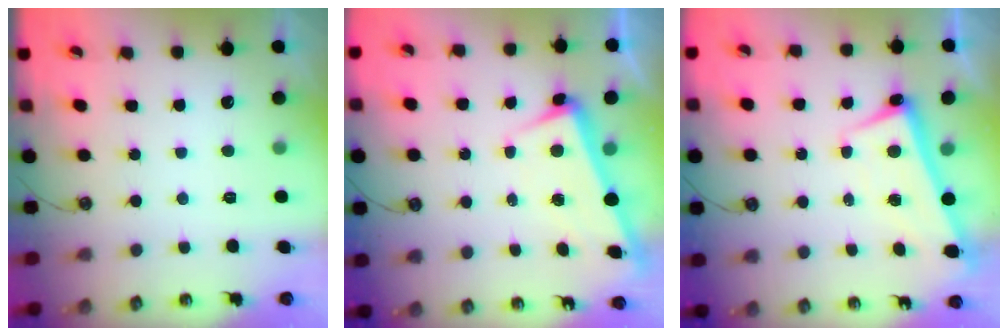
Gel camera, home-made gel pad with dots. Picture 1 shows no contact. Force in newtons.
{"total": 3.0, "press": 2.9, "slide": 0.8}
{"total": 2.6, "press": 2.5, "slide": 0.8}